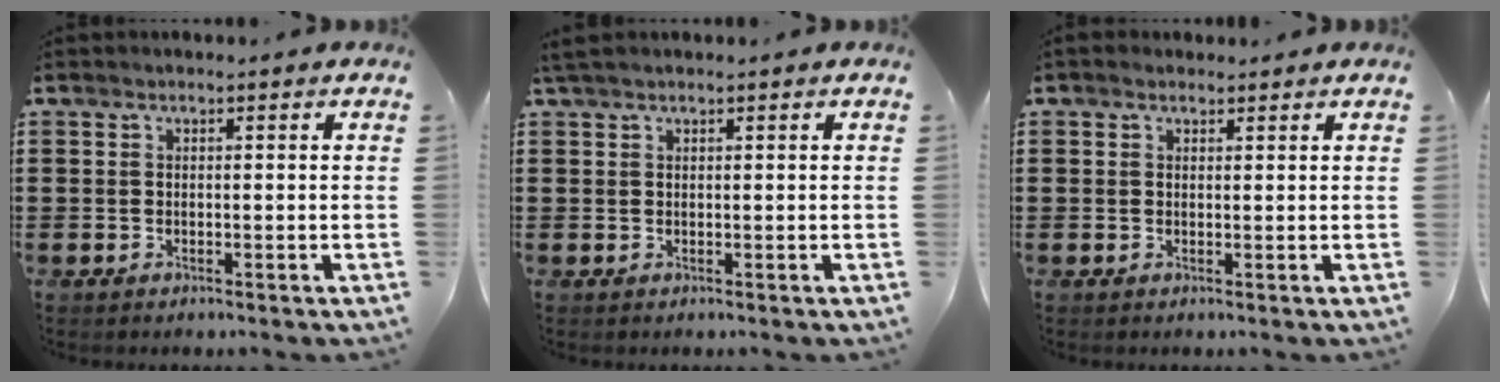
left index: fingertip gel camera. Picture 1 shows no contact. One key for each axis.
{"total": 1.2, "fx": 0.9, "fy": 0.2, "fz": 0.7, "tx": -0.016, "ty": 0.001, "tz": 0.017}
{"total": 1.0, "fx": 0.8, "fy": 0.5, "fz": 0.2, "tx": -0.005, "ty": 0.005, "tz": 0.016}